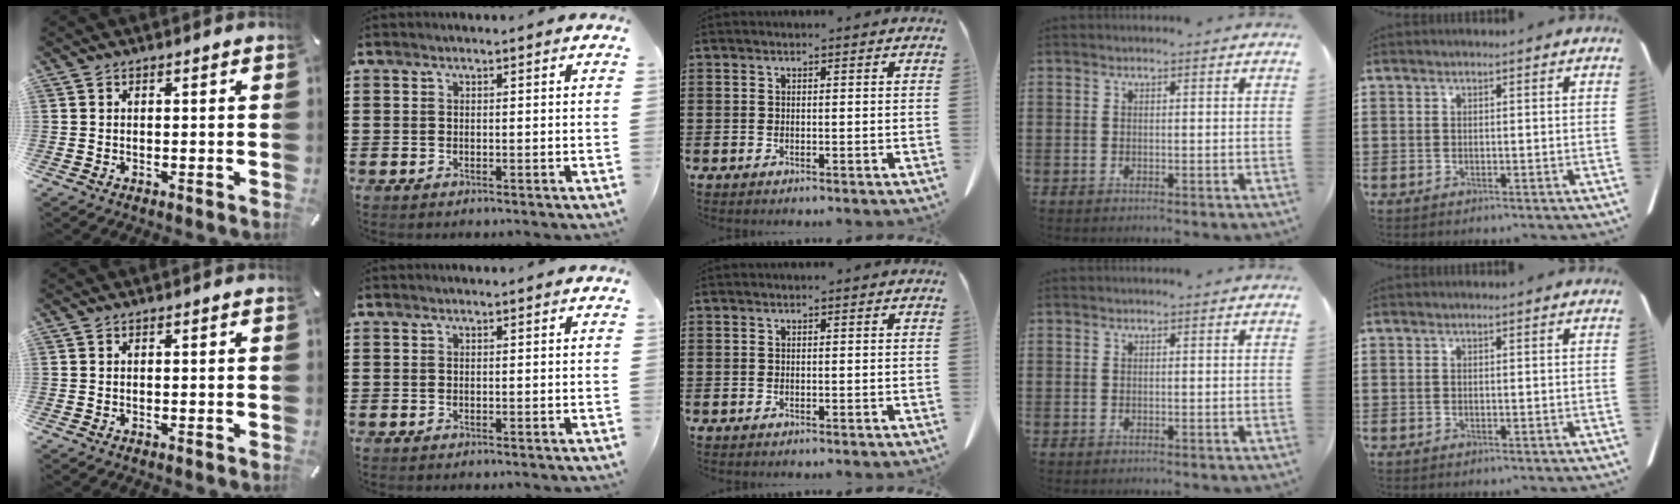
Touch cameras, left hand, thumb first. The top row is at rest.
{}